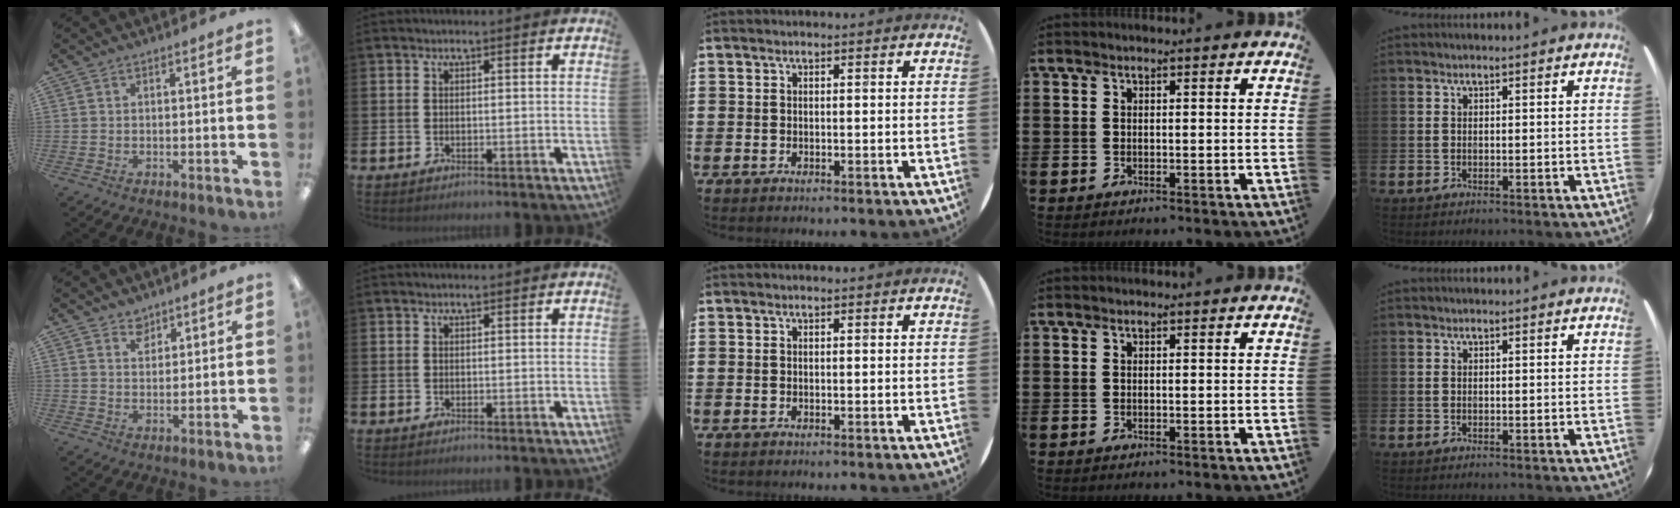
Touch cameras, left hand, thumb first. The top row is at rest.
{"thumb": {"total": 3.4, "force": [2.8, 1.9, 0.4], "torque": [0.003, -0.014, 0.052]}}